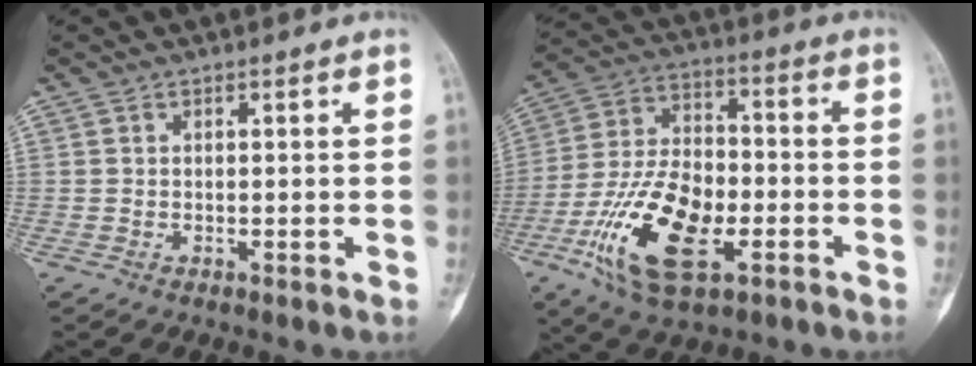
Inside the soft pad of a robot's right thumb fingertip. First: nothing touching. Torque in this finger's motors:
{"motor_torque": [0.46, 1.22, 1.92, -0.86, 0.23]}